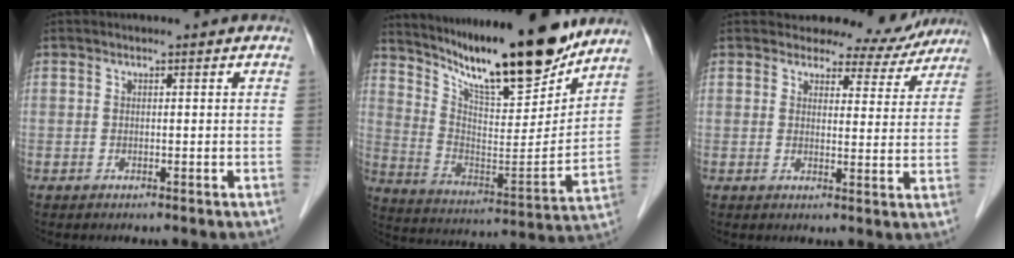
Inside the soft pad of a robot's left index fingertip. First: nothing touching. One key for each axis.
{"total": 20.3, "fx": 17.1, "fy": 2.6, "fz": 10.5, "tx": -0.178, "ty": -0.028, "tz": 0.280}
{"total": 7.6, "fx": 7.1, "fy": 2.9, "fz": 0.4, "tx": 0.012, "ty": -0.013, "tz": 0.066}